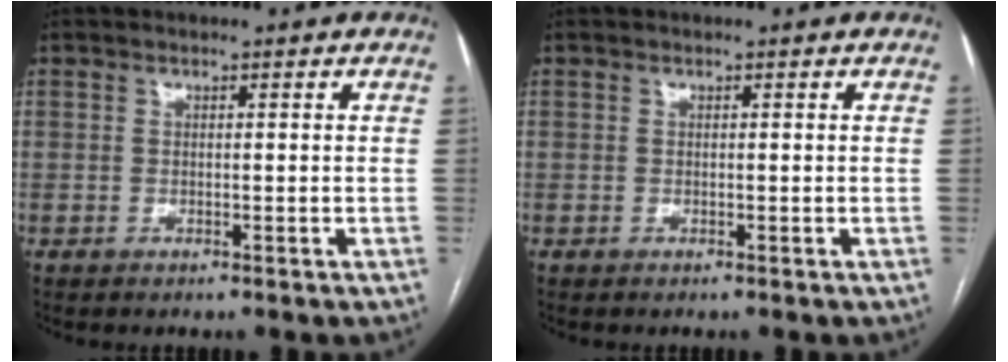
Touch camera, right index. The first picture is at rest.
{"total": 0.0}